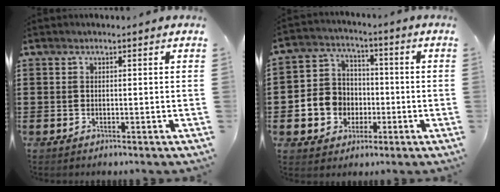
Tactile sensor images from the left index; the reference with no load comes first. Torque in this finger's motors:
{"motor_torque": [1.33, 0.47, 0.41, 0.06]}